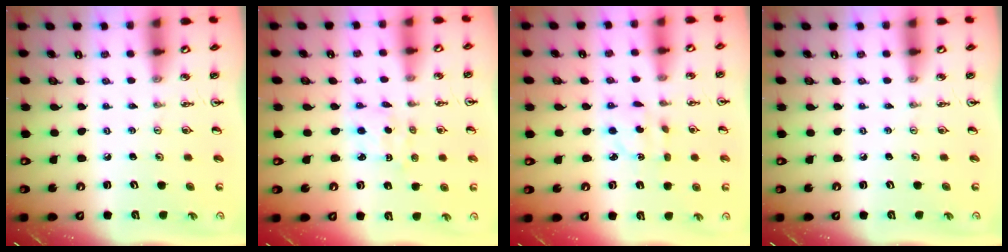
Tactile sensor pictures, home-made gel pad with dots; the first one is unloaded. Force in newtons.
{"total": 2.2, "press": 2.1, "slide": 0.5}
{"total": 3.4, "press": 3.4, "slide": 0.8}
{"total": 0.0}